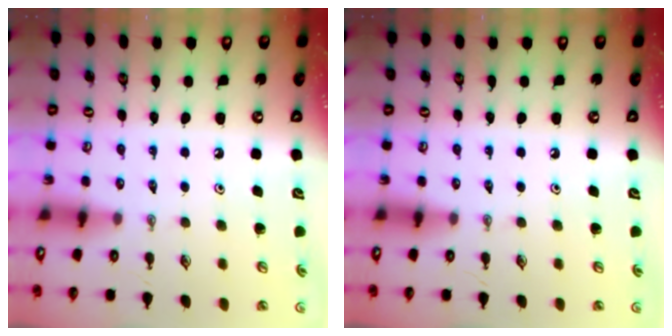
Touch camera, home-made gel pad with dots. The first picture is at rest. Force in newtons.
{"total": 0.0}